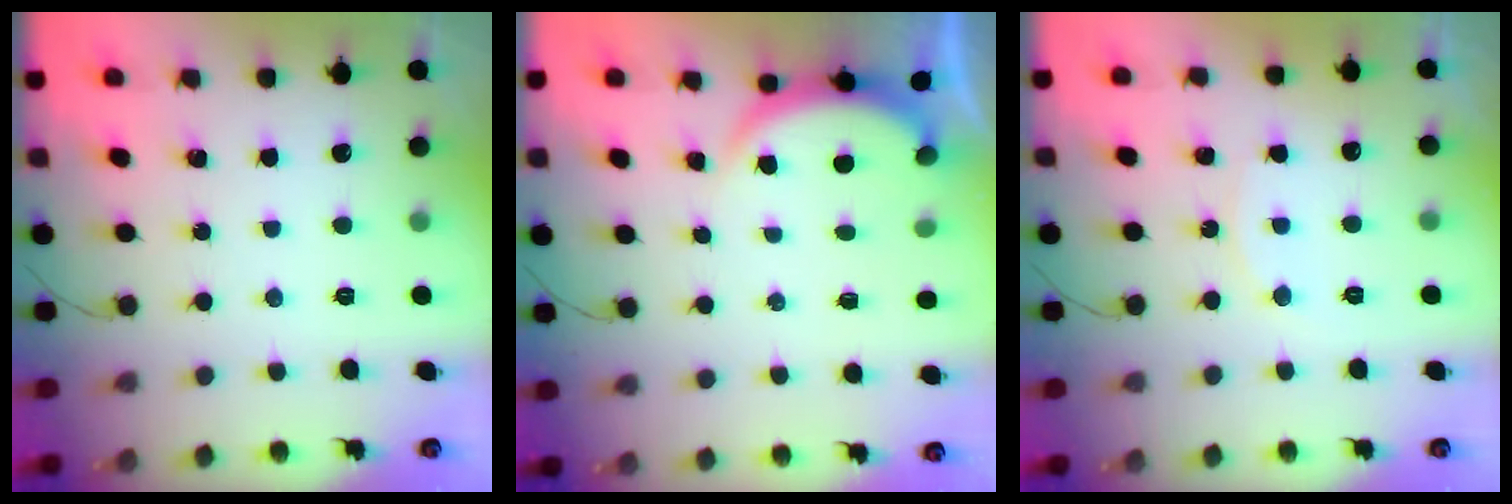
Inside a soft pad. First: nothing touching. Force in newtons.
{"total": 2.8, "press": 2.8, "slide": 0.6}
{"total": 7.0, "press": 7.0, "slide": 0.4}